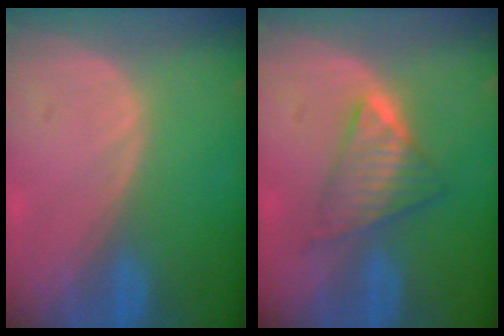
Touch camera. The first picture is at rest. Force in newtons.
{"total": 5.9, "press": 5.8, "slide": 0.8}